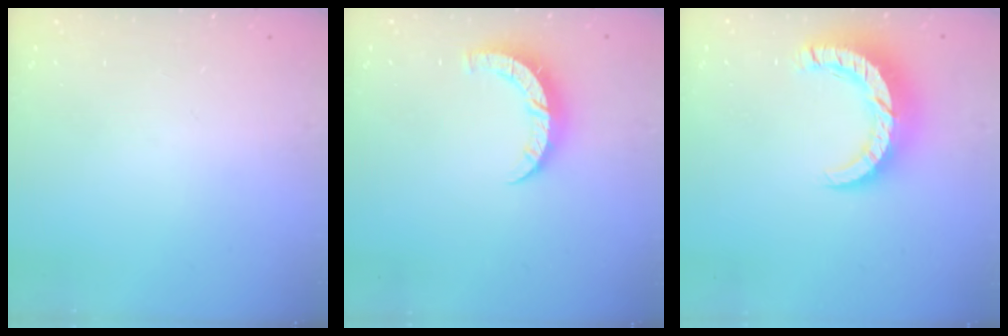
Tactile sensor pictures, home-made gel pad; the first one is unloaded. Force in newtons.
{"total": 6.5, "press": 6.5, "slide": 0.4}
{"total": 10.3, "press": 10.2, "slide": 0.7}